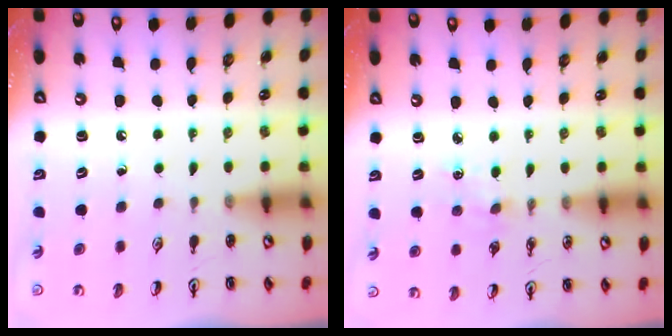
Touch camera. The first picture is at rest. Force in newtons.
{"total": 2.7, "press": 2.7, "slide": 0.4}